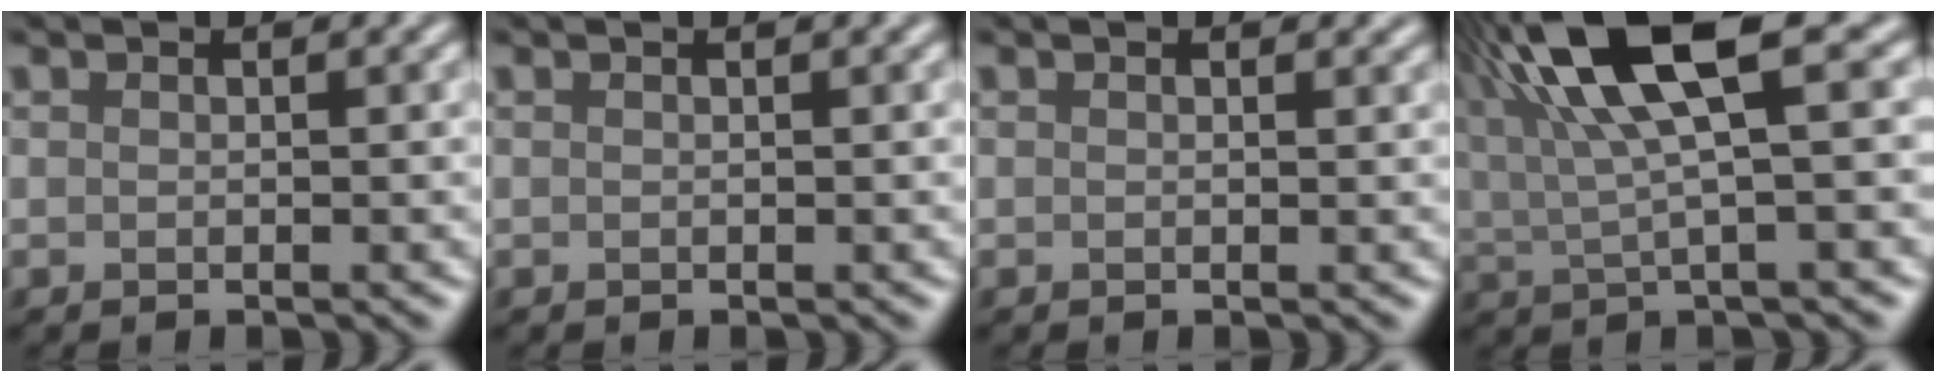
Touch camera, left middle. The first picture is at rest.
{"total": 0.8, "force": [0.4, 0.1, 0.7], "torque": [-0.009, 0.008, 0.005]}
{"total": 0.8, "force": [0.5, 0.2, 0.5], "torque": [-0.007, 0.002, 0.008]}
{"total": 10.2, "force": [4.3, 2.3, 9.0], "torque": [-0.166, 0.018, 0.079]}